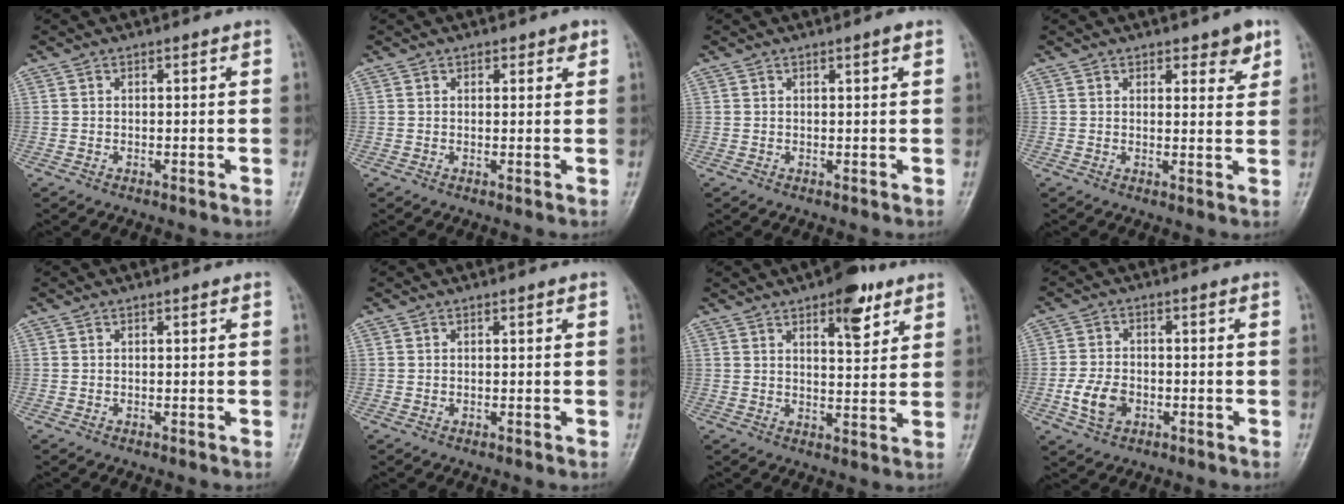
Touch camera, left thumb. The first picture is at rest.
{"total": 1.8, "force": [1.1, 1.1, 1.0], "torque": [0.002, -0.003, 0.012]}
{"total": 1.2, "force": [0.7, 0.0, 1.0], "torque": [-0.013, -0.002, 0.010]}
{"total": 4.4, "force": [2.8, 2.0, 2.9], "torque": [-0.014, -0.016, 0.033]}
{"total": 0.0}
{"total": 0.6, "force": [0.2, 0.3, 0.4], "torque": [-0.004, 0.004, 0.003]}
{"total": 8.6, "force": [5.0, 3.3, 6.1], "torque": [-0.065, -0.024, 0.067]}
{"total": 6.3, "force": [-2.0, 4.4, 4.0], "torque": [-0.072, 0.007, -0.038]}